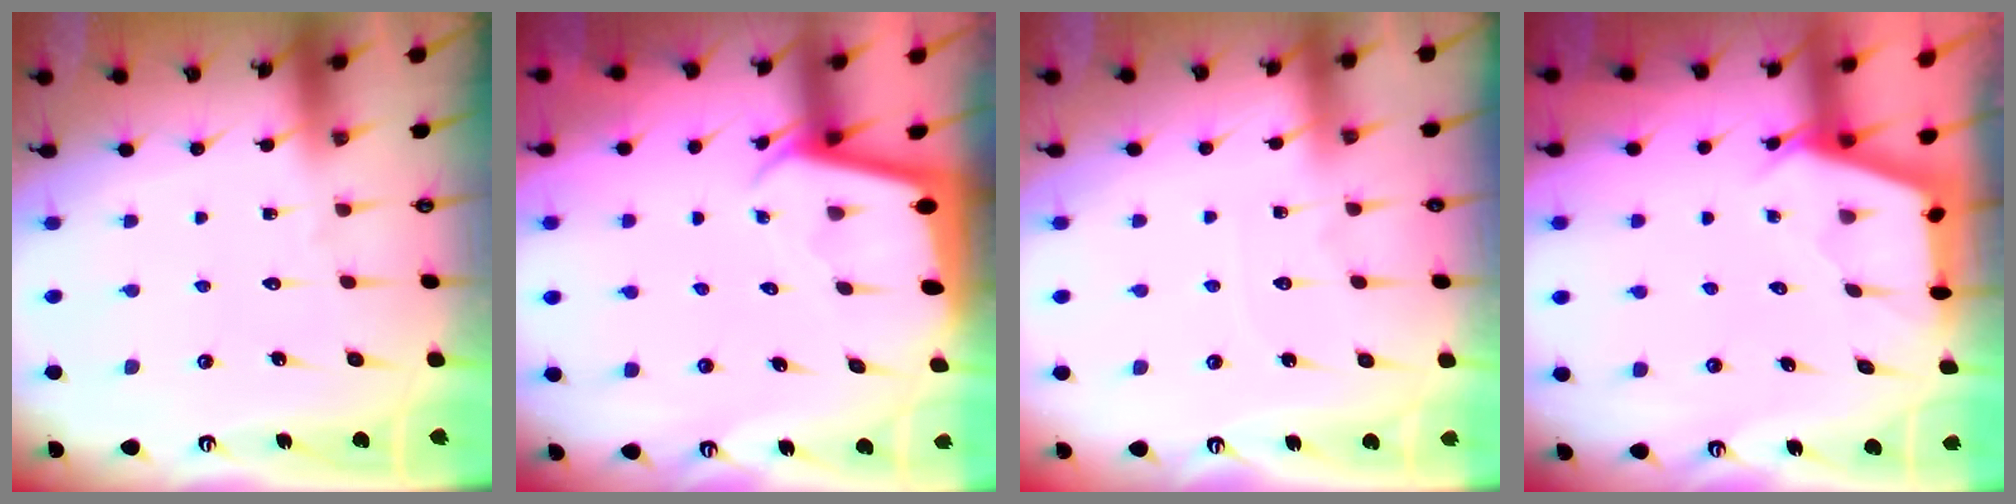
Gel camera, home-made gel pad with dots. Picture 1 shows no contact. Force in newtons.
{"total": 2.1, "press": 2.1, "slide": 0.1}
{"total": 2.9, "press": 2.9, "slide": 0.4}
{"total": 2.7, "press": 2.7, "slide": 0.3}